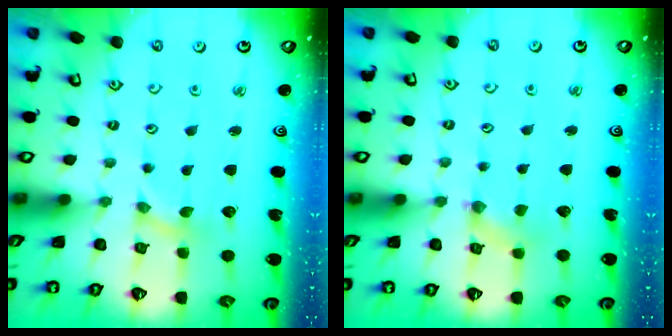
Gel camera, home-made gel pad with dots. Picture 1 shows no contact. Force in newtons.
{"total": 0.6, "press": 0.6, "slide": 0.2}